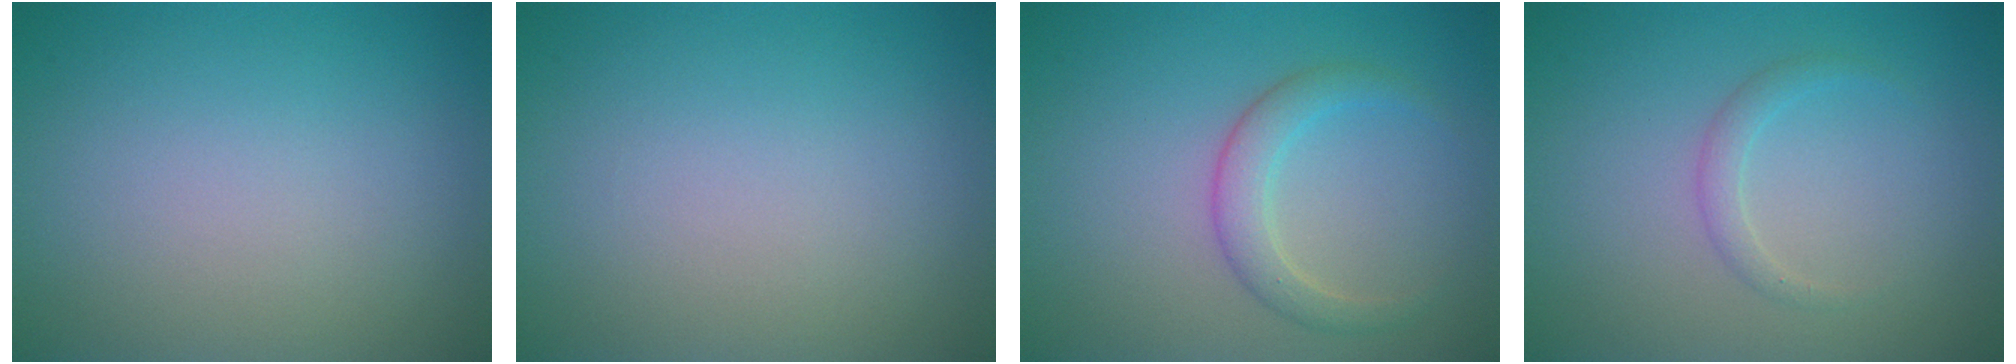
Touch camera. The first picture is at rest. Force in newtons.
{"total": 0.0}
{"total": 2.5, "press": 2.5, "slide": 0.2}
{"total": 1.2, "press": 1.2, "slide": 0.0}